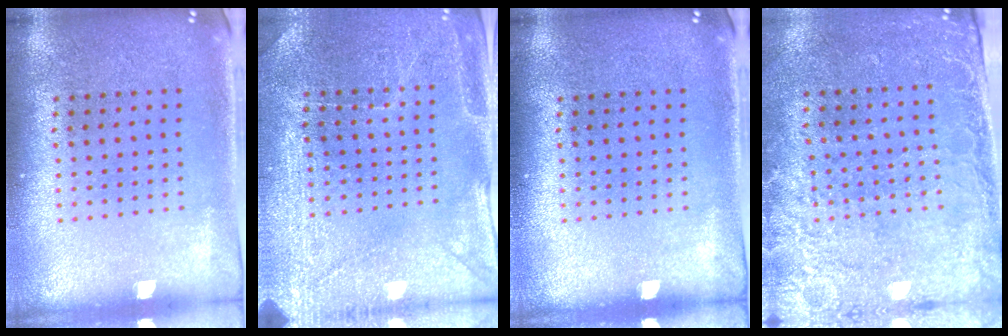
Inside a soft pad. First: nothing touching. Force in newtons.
{"total": 2.9, "press": 2.9, "slide": 0.2}
{"total": 0.0}
{"total": 2.6, "press": 2.3, "slide": 1.3}